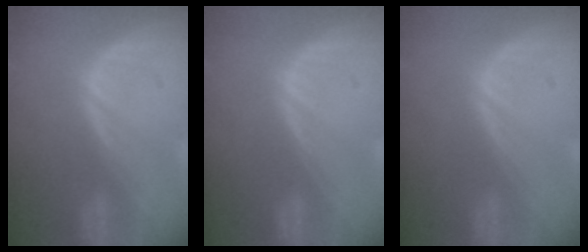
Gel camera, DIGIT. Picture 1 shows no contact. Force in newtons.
{"total": 0.0}
{"total": 0.0}